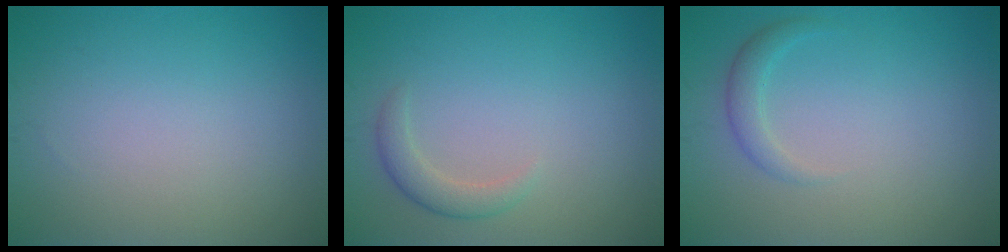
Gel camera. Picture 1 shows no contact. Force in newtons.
{"total": 1.8, "press": 1.8, "slide": 0.3}
{"total": 1.6, "press": 1.6, "slide": 0.1}